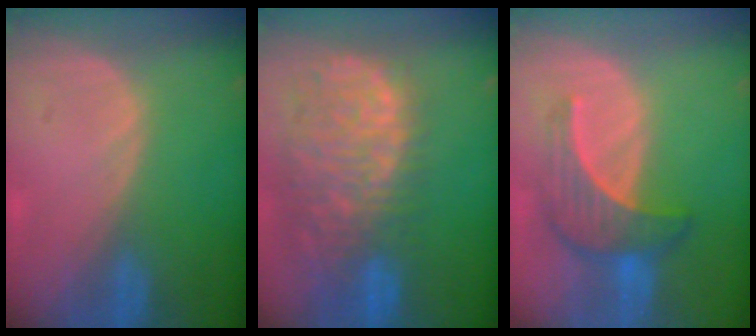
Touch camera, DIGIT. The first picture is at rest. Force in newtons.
{"total": 13.3, "press": 11.1, "slide": 7.4}
{"total": 7.2, "press": 6.7, "slide": 2.8}